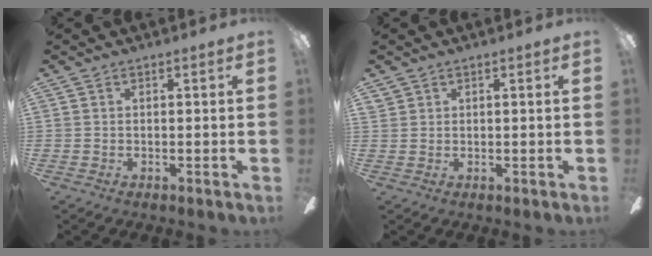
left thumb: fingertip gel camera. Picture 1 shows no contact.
{"total": 0.9, "force": [0.8, 0.3, 0.2], "torque": [-0.006, 0.000, 0.016]}